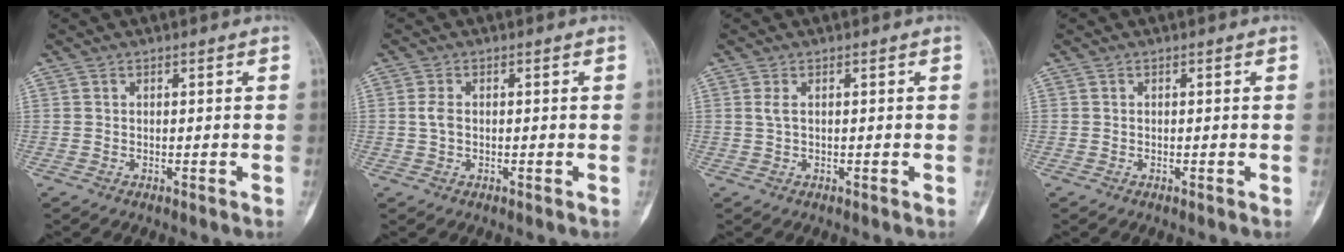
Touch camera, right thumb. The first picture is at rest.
{"total": 2.2, "force": [0.1, 1.3, 1.7], "torque": [-0.038, 0.002, 0.001]}
{"total": 1.4, "force": [0.4, 0.5, 1.2], "torque": [-0.034, 0.006, 0.012]}
{"total": 0.0}